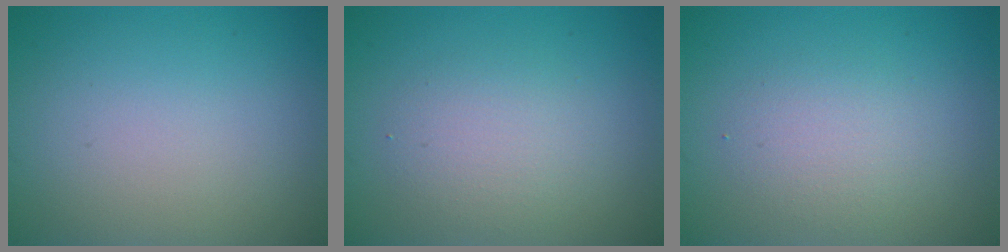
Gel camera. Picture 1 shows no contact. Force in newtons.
{"total": 2.7, "press": 2.7, "slide": 0.3}
{"total": 2.3, "press": 2.3, "slide": 0.2}